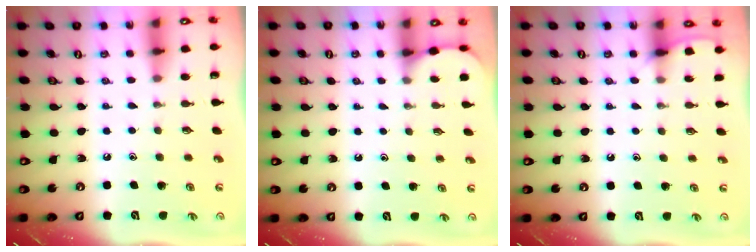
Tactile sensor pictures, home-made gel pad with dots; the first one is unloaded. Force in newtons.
{"total": 1.8, "press": 1.8, "slide": 0.2}
{"total": 4.0, "press": 3.9, "slide": 0.5}